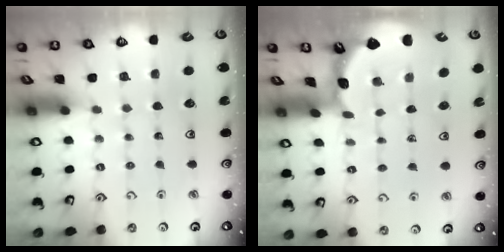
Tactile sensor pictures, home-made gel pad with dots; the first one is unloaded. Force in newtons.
{"total": 1.6, "press": 1.5, "slide": 0.1}